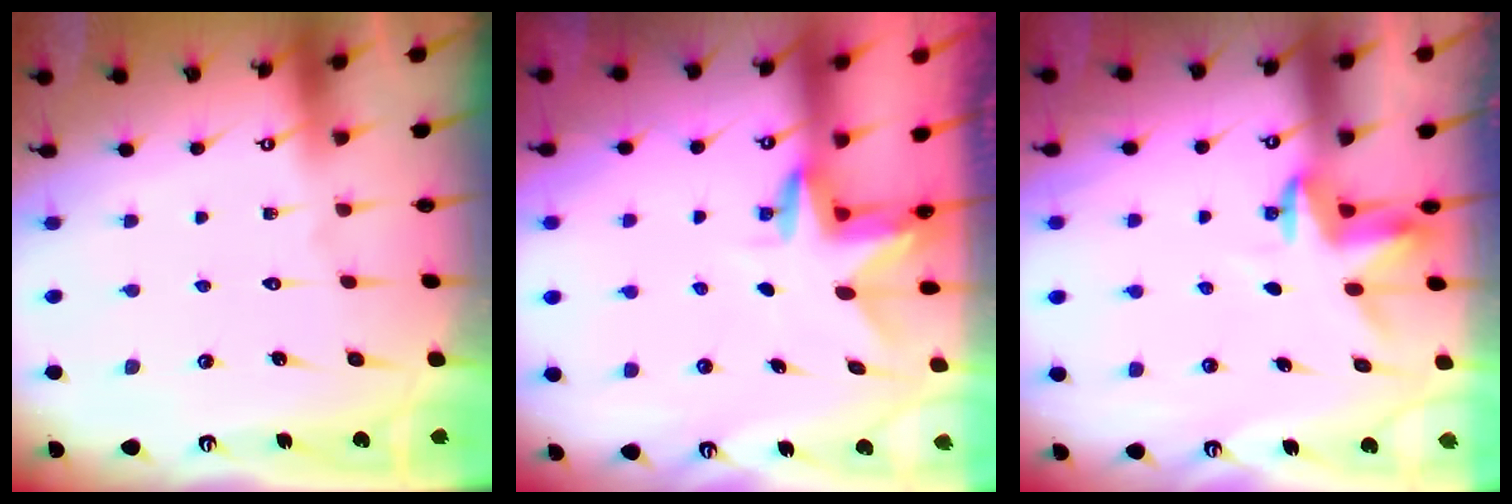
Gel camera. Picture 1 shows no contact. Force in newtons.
{"total": 3.1, "press": 3.1, "slide": 0.2}
{"total": 3.7, "press": 3.6, "slide": 0.2}